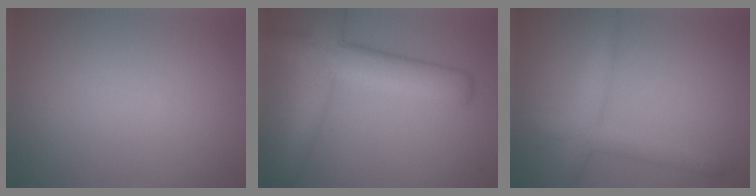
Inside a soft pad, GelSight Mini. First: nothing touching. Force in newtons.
{"total": 6.4, "press": 6.4, "slide": 0.4}
{"total": 2.8, "press": 2.8, "slide": 0.2}